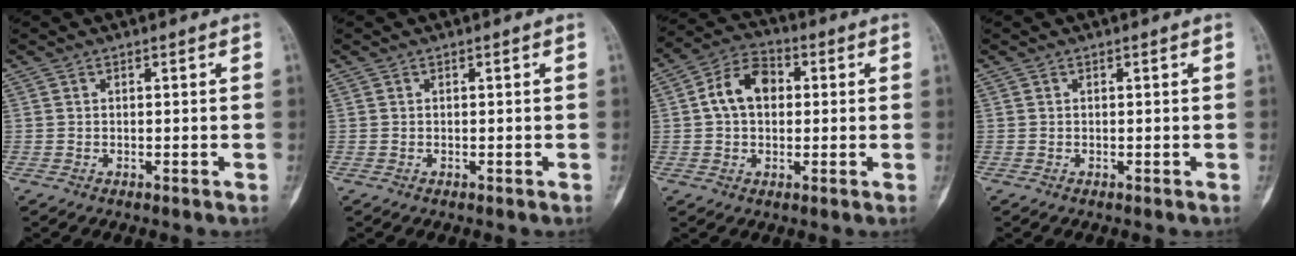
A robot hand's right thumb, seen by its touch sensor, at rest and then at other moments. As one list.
[{"total": 0.0}, {"total": 9.3, "force": [1.2, 6.4, 6.6], "torque": [-0.102, 0.022, 0.013]}, {"total": 0.0}]